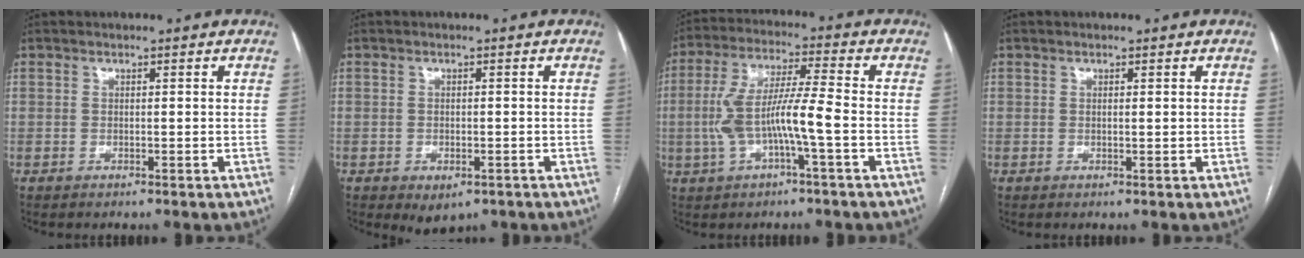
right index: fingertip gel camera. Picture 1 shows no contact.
{"total": 3.4, "force": [-1.9, 2.1, 1.9], "torque": [-0.018, -0.001, -0.013]}
{"total": 10.2, "force": [-2.1, 0.9, 10.0], "torque": [-0.208, 0.021, -0.041]}
{"total": 0.5, "force": [0.2, 0.1, 0.5], "torque": [-0.010, -0.001, 0.002]}